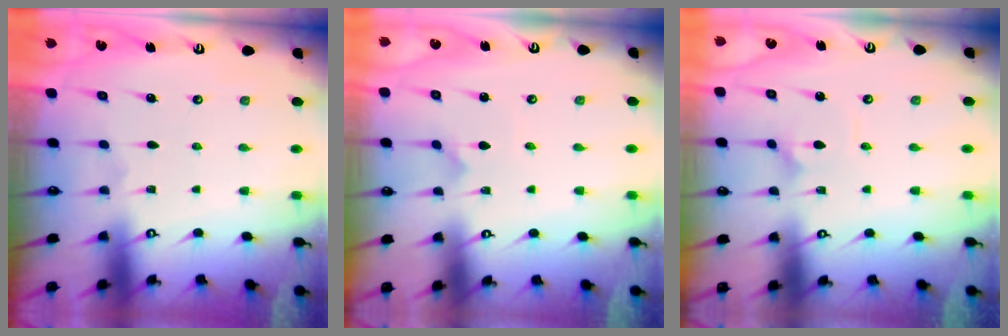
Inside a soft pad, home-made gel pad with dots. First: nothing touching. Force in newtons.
{"total": 1.6, "press": 1.6, "slide": 0.1}
{"total": 2.1, "press": 2.1, "slide": 0.1}